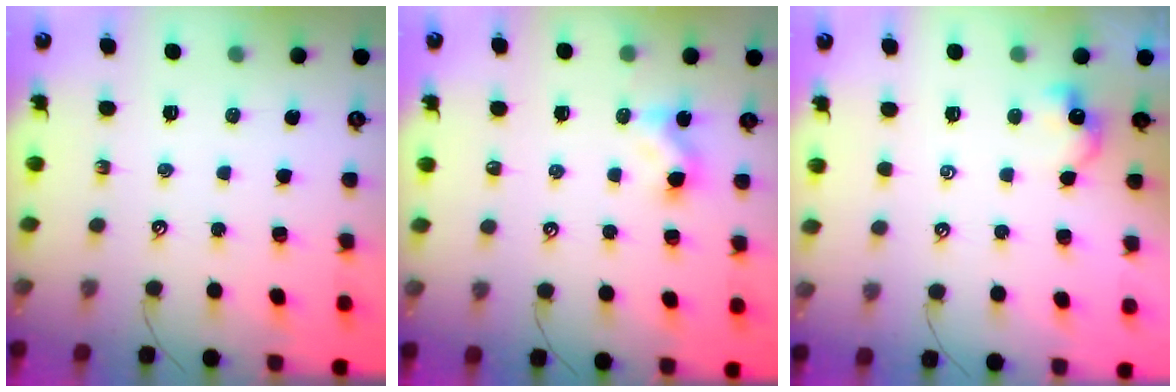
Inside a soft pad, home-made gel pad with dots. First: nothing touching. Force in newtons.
{"total": 3.0, "press": 2.9, "slide": 0.4}
{"total": 2.5, "press": 2.5, "slide": 0.1}